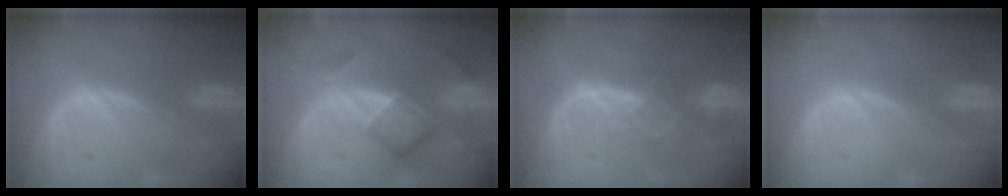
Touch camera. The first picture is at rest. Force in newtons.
{"total": 6.9, "press": 5.9, "slide": 3.6}
{"total": 4.1, "press": 4.1, "slide": 0.6}
{"total": 0.0}